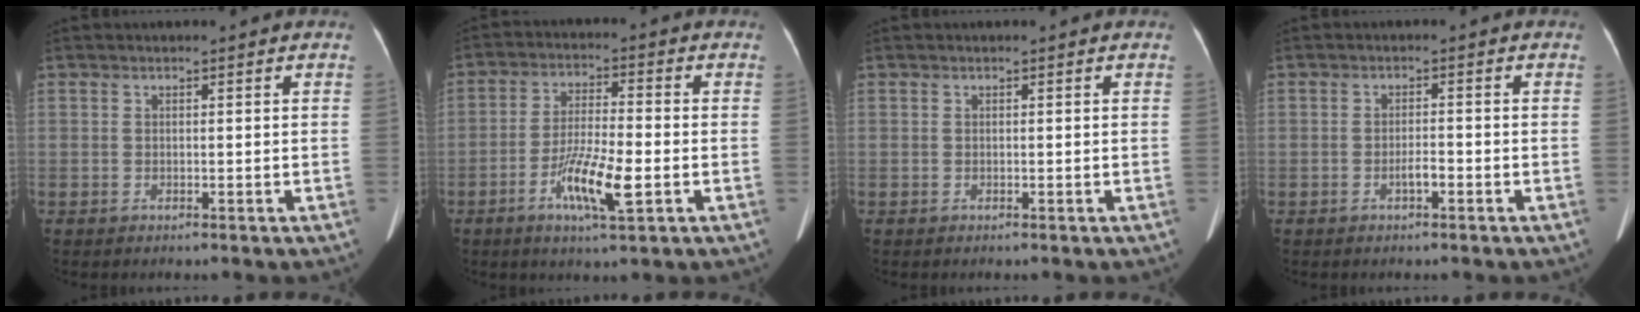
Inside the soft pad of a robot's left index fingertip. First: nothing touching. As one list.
[{"total": 8.7, "force": [-3.2, 1.1, 8.0], "torque": [-0.153, -0.009, -0.057]}, {"total": 0.0}, {"total": 1.7, "force": [-0.9, 0.3, 1.4], "torque": [-0.025, 0.002, -0.016]}]